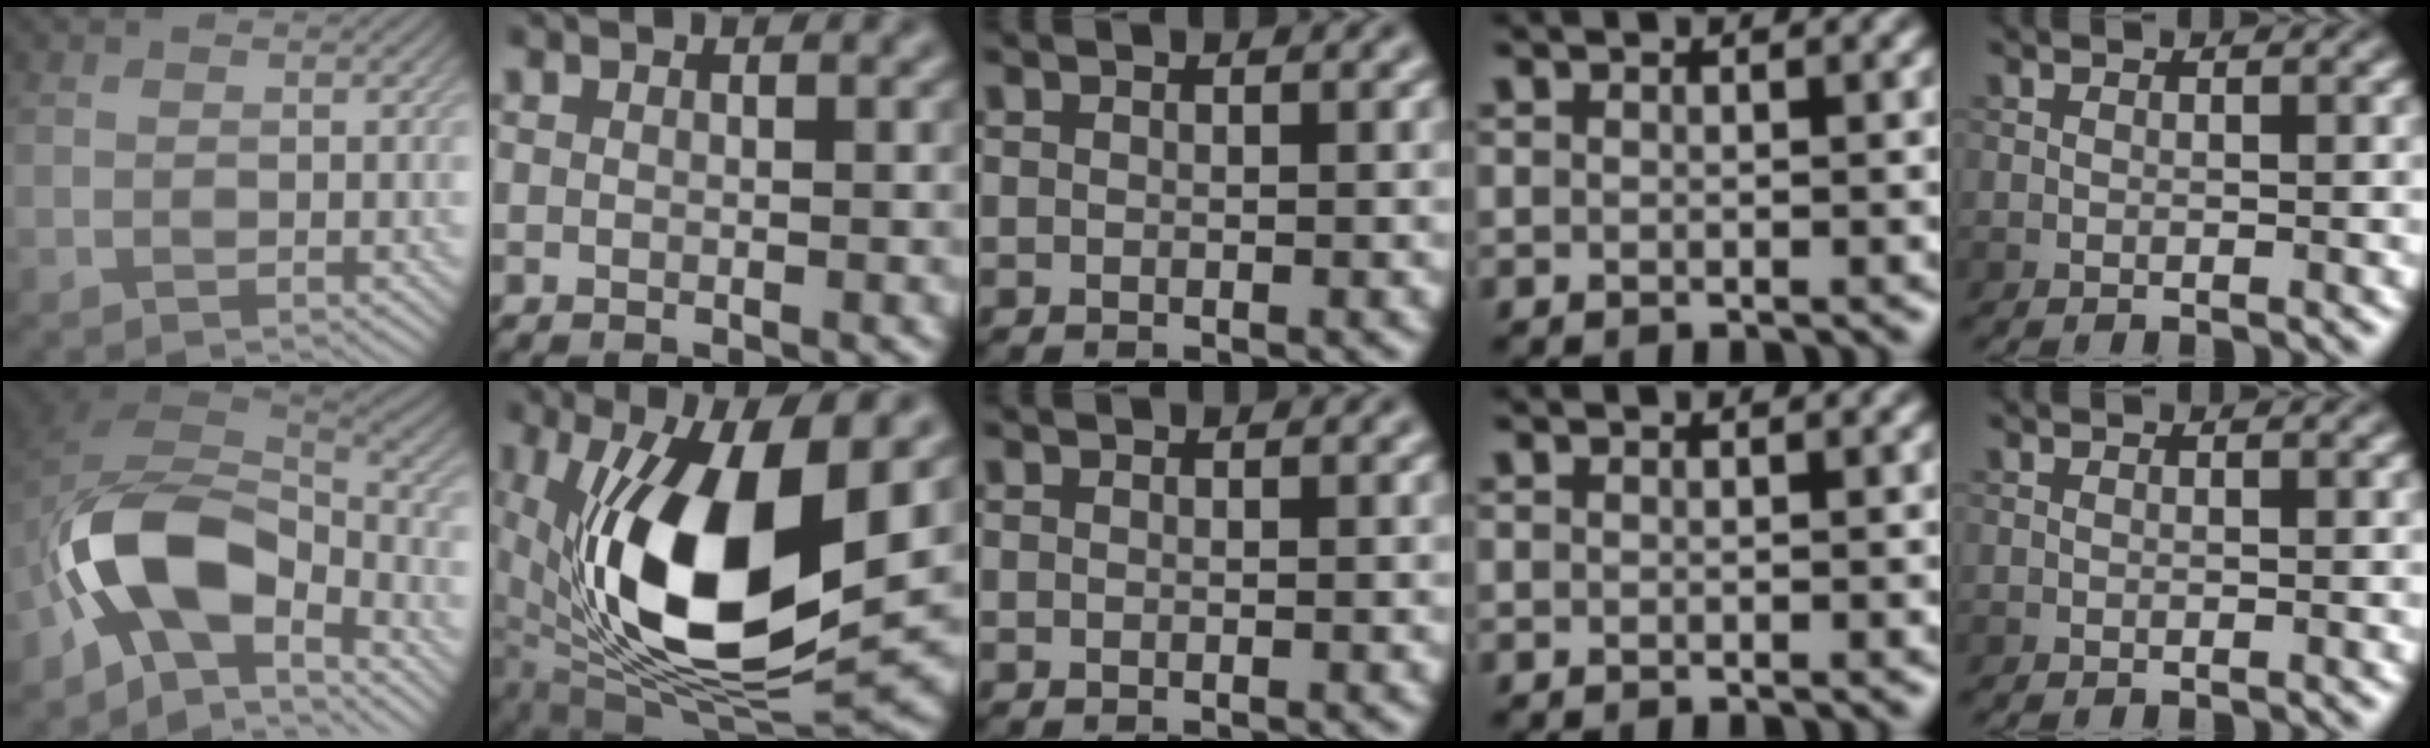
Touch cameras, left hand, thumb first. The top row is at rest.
{"thumb": {"total": 13.5, "force": [-6.1, 7.5, 9.5], "torque": [-0.177, -0.019, -0.127]}, "index": {"total": 14.7, "force": [1.0, 6.6, 13.1], "torque": [-0.250, -0.018, 0.021]}}